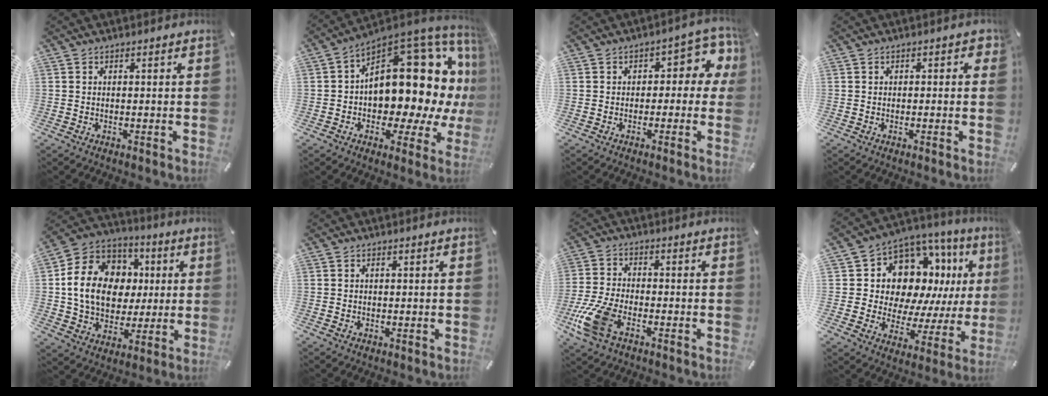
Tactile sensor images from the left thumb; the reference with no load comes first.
{"total": 23.0, "force": [5.2, 12.7, 18.4], "torque": [-0.231, -0.065, 0.091]}
{"total": 7.9, "force": [1.4, 4.9, 6.1], "torque": [-0.069, -0.008, 0.018]}
{"total": 1.3, "force": [-0.1, 1.0, 0.9], "torque": [-0.008, 0.004, -0.005]}
{"total": 17.0, "force": [1.2, 14.5, 8.6], "torque": [-0.174, 0.009, 0.031]}
{"total": 1.0, "force": [0.2, 0.8, 0.5], "torque": [-0.005, 0.001, 0.001]}
{"total": 10.8, "force": [-4.9, 5.8, 7.7], "torque": [-0.172, 0.005, -0.089]}
{"total": 13.7, "force": [6.3, 10.7, 5.9], "torque": [-0.102, -0.064, 0.129]}